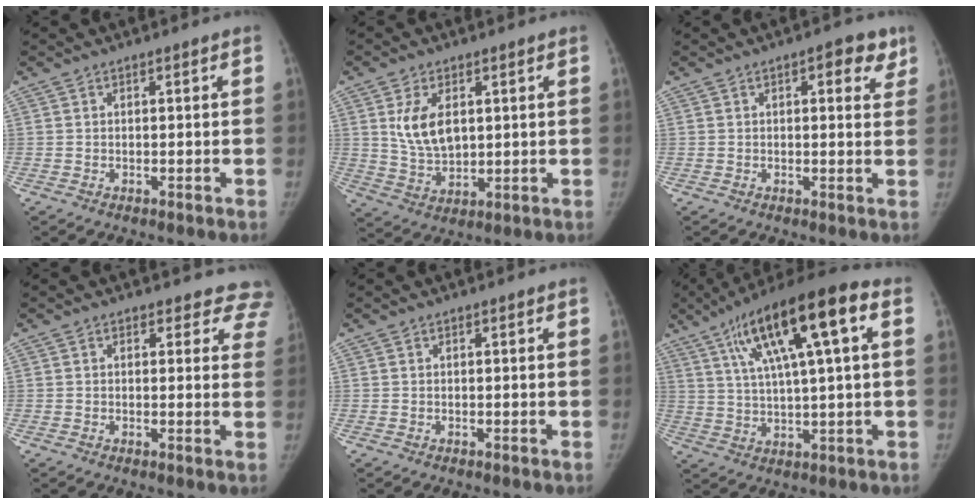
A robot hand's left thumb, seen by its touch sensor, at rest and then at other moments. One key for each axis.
{"total": 8.7, "fx": 2.4, "fy": 5.3, "fz": 6.5, "tx": -0.101, "ty": -0.014, "tz": 0.056}
{"total": 5.6, "fx": 2.7, "fy": 2.5, "fz": 4.2, "tx": -0.023, "ty": -0.005, "tz": 0.025}
{"total": 7.3, "fx": 6.3, "fy": 3.7, "fz": 0.4, "tx": 0.062, "ty": -0.017, "tz": 0.039}
{"total": 0.0}
{"total": 19.3, "fx": 7.0, "fy": 4.7, "fz": 17.4, "tx": -0.294, "ty": 0.019, "tz": 0.113}